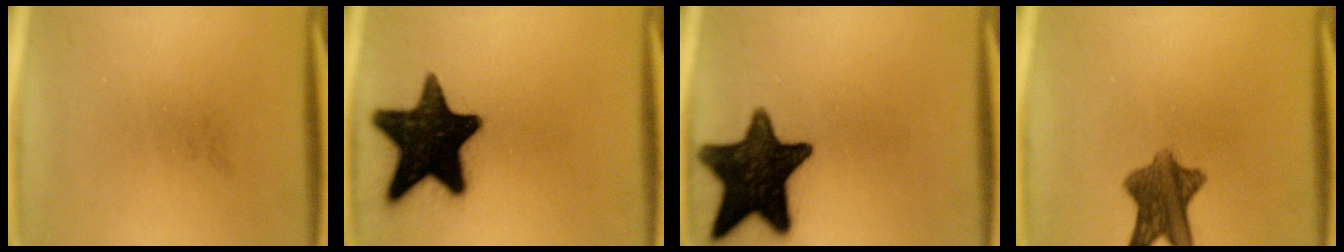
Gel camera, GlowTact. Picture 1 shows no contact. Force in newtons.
{"total": 19.2}
{"total": 17.3}
{"total": 8.4}